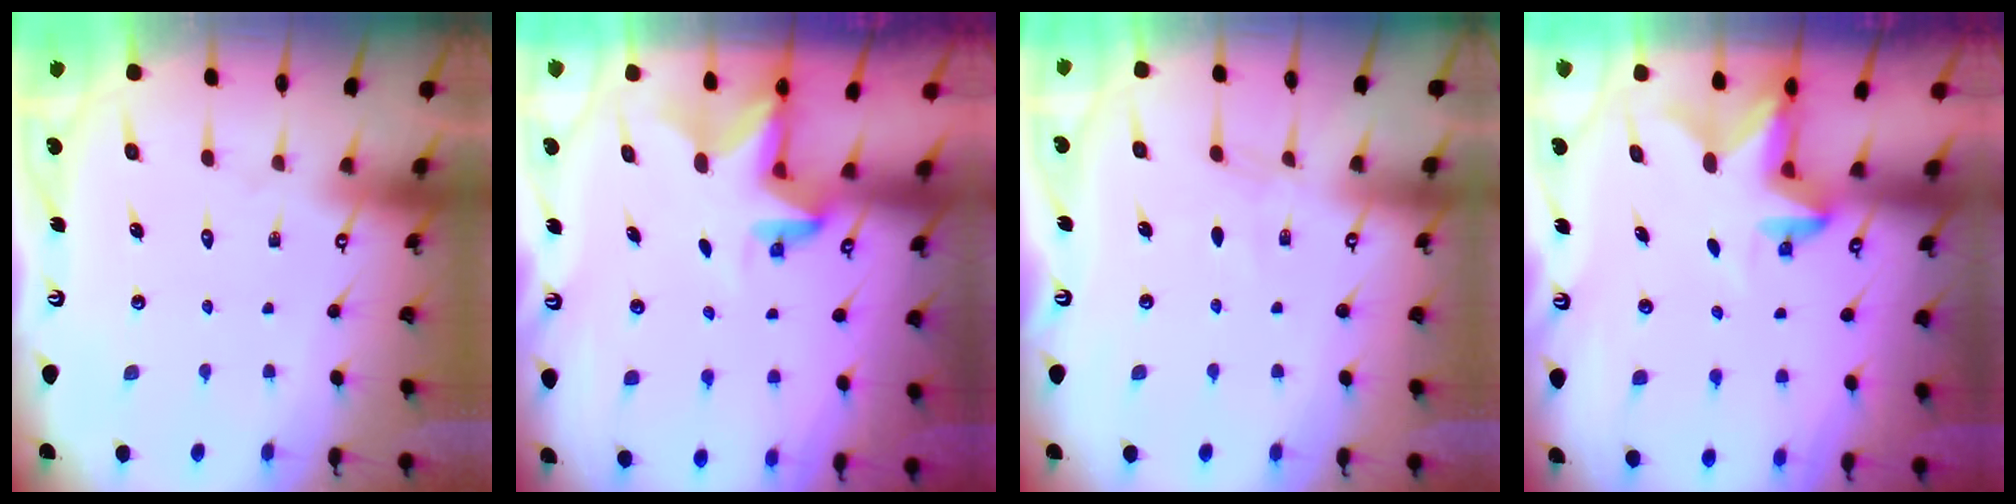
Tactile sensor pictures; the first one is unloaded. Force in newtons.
{"total": 2.9, "press": 2.9, "slide": 0.2}
{"total": 3.6, "press": 3.6, "slide": 0.4}
{"total": 2.7, "press": 2.6, "slide": 0.6}